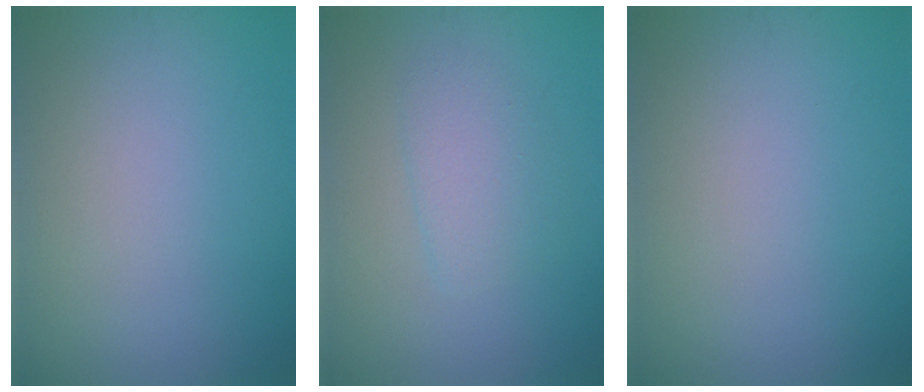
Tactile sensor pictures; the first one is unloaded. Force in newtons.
{"total": 2.4, "press": 2.4, "slide": 0.1}
{"total": 0.0}